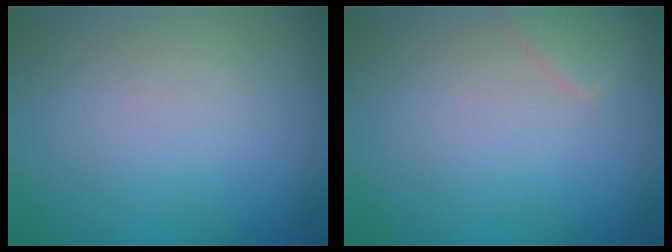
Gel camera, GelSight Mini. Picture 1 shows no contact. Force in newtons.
{"total": 1.3, "press": 1.3, "slide": 0.1}